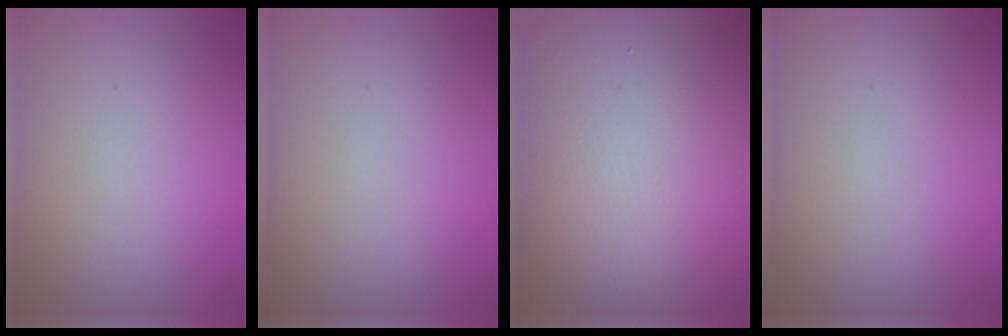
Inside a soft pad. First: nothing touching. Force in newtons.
{"total": 0.0}
{"total": 17.4, "press": 17.3, "slide": 1.0}
{"total": 0.0}